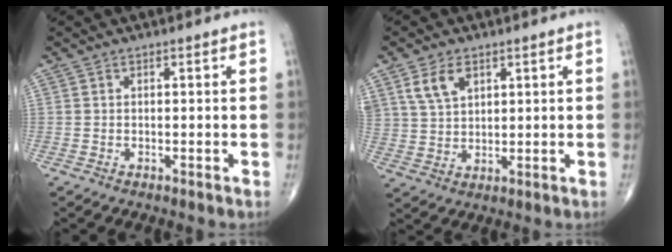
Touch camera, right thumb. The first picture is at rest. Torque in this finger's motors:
{"motor_torque": [0.00, 0.13, 0.62, 0.58, 0.02]}